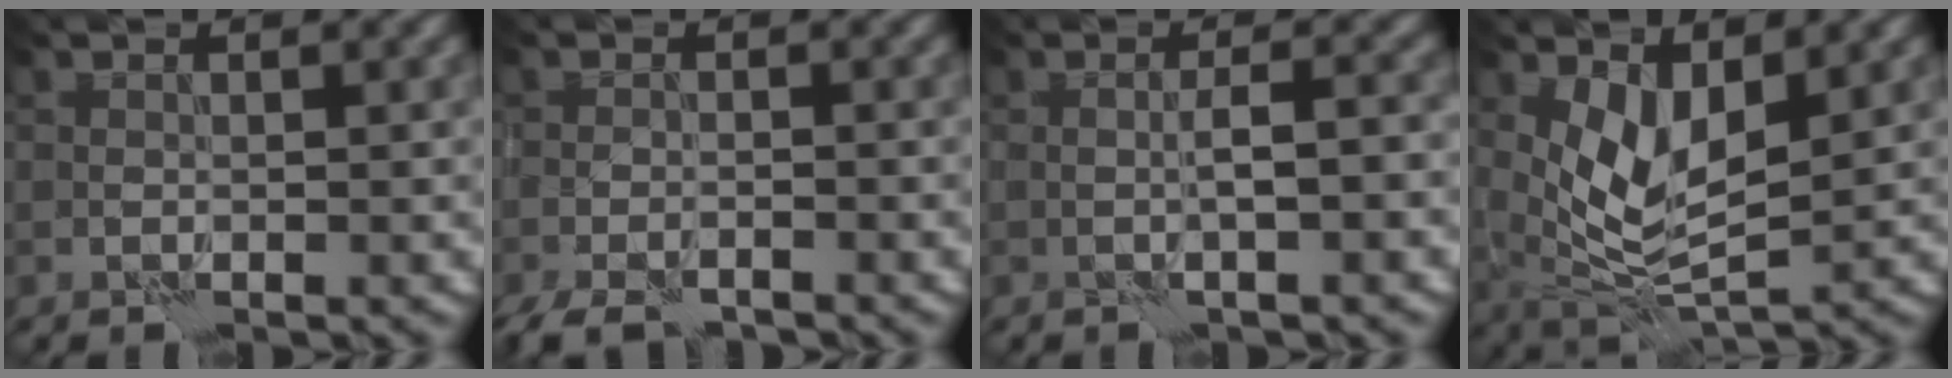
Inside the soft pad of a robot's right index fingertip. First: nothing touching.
{"total": 4.3, "force": [-3.7, 1.2, 1.9], "torque": [-0.031, -0.013, -0.064]}
{"total": 1.5, "force": [0.0, -0.7, 1.3], "torque": [-0.023, 0.009, 0.002]}
{"total": 4.9, "force": [2.3, 1.7, 3.9], "torque": [-0.085, -0.017, 0.051]}